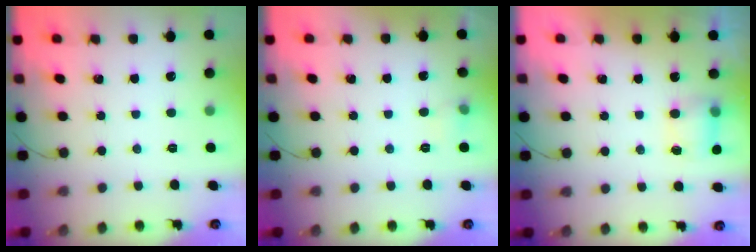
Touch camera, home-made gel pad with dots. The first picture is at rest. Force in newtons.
{"total": 4.2, "press": 3.9, "slide": 1.3}
{"total": 5.1, "press": 5.0, "slide": 0.8}